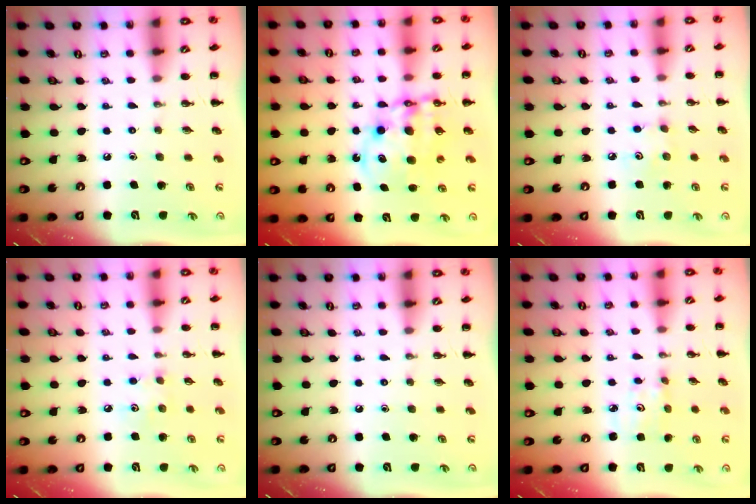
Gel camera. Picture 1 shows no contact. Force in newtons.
{"total": 11.7, "press": 11.4, "slide": 2.8}
{"total": 3.9, "press": 3.8, "slide": 0.9}
{"total": 3.5, "press": 3.5, "slide": 0.6}
{"total": 0.0}
{"total": 2.6, "press": 2.6, "slide": 0.3}